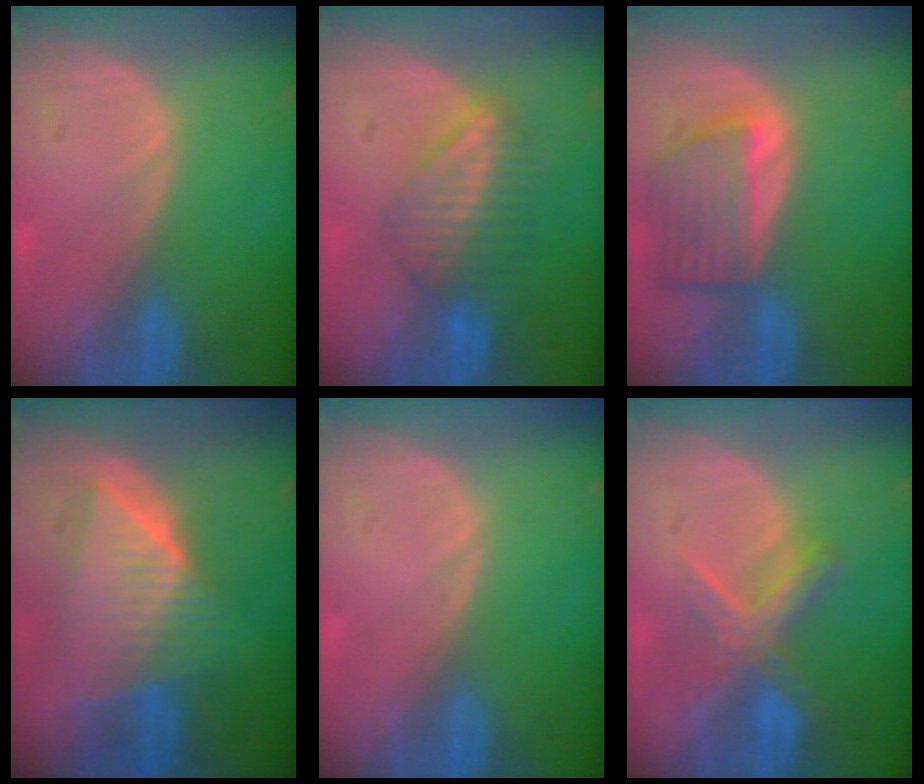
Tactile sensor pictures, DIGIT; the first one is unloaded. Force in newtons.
{"total": 6.4, "press": 6.0, "slide": 2.0}
{"total": 6.6, "press": 6.3, "slide": 1.9}
{"total": 8.2, "press": 8.2, "slide": 0.4}
{"total": 0.0}
{"total": 6.7, "press": 6.1, "slide": 2.9}